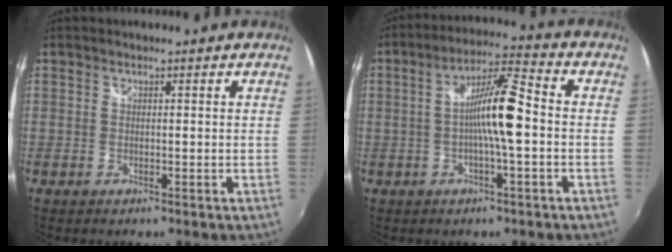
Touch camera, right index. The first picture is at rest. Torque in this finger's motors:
{"motor_torque": [1.44, -0.29, 0.40, 0.18]}